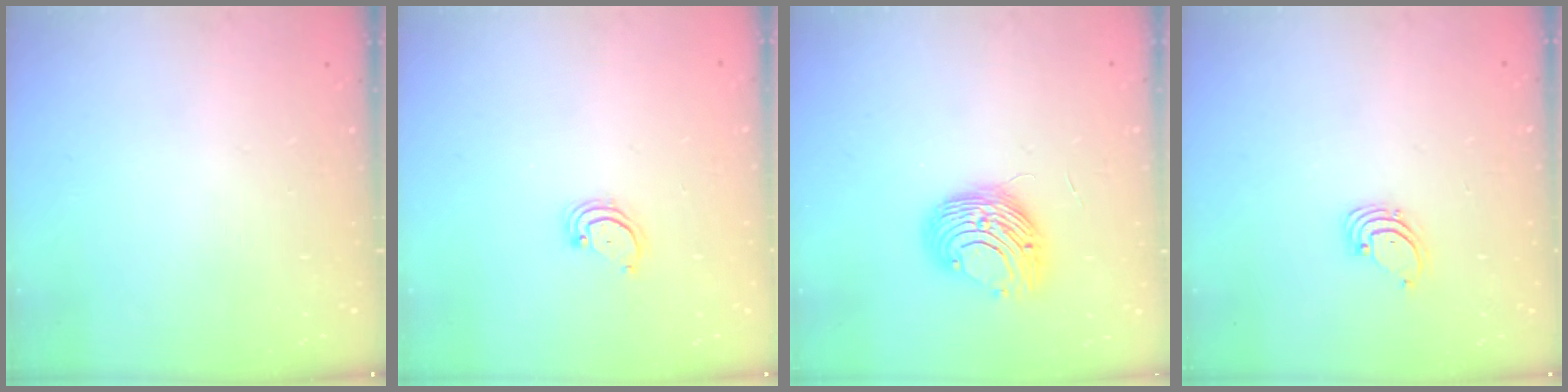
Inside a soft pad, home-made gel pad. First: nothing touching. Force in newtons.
{"total": 2.5, "press": 2.5, "slide": 0.3}
{"total": 9.7, "press": 9.7, "slide": 0.1}
{"total": 1.5, "press": 1.5, "slide": 0.1}